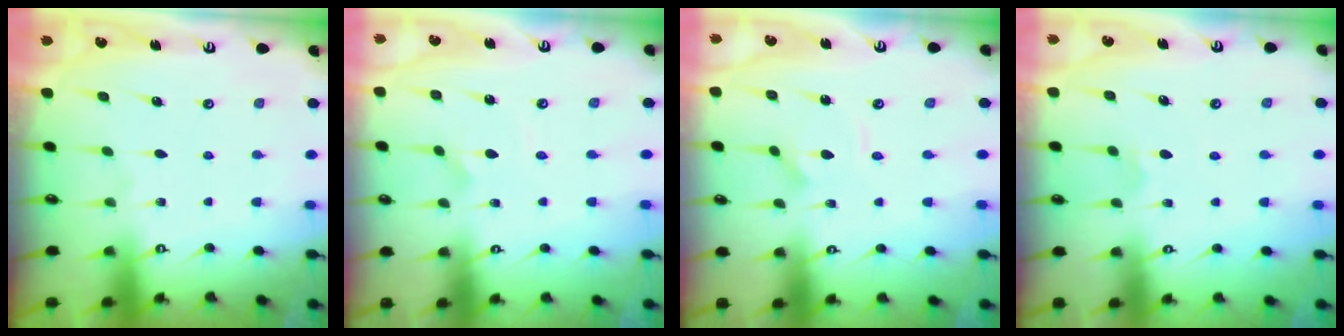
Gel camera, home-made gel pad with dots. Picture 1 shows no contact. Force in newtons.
{"total": 1.5, "press": 1.5, "slide": 0.0}
{"total": 2.7, "press": 2.7, "slide": 0.4}
{"total": 3.9, "press": 3.9, "slide": 0.4}